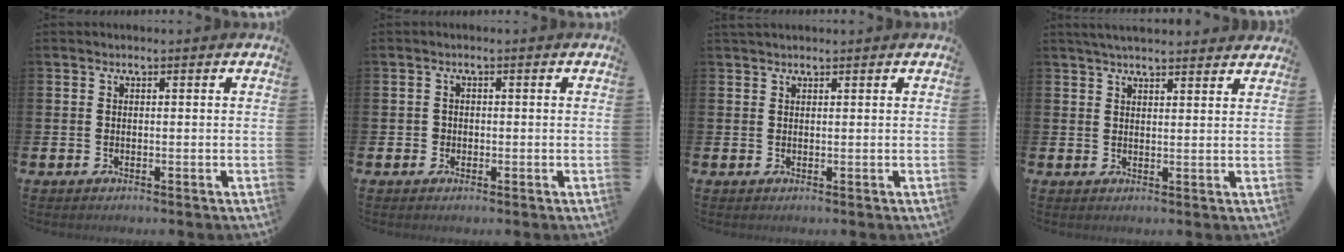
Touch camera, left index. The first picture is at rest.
{"total": 1.2, "force": [-0.2, 1.1, 0.3], "torque": [0.002, 0.004, -0.008]}
{"total": 1.0, "force": [1.0, 0.2, 0.2], "torque": [0.003, 0.000, 0.016]}
{"total": 3.6, "force": [3.5, 0.3, 0.8], "torque": [-0.023, -0.010, 0.064]}